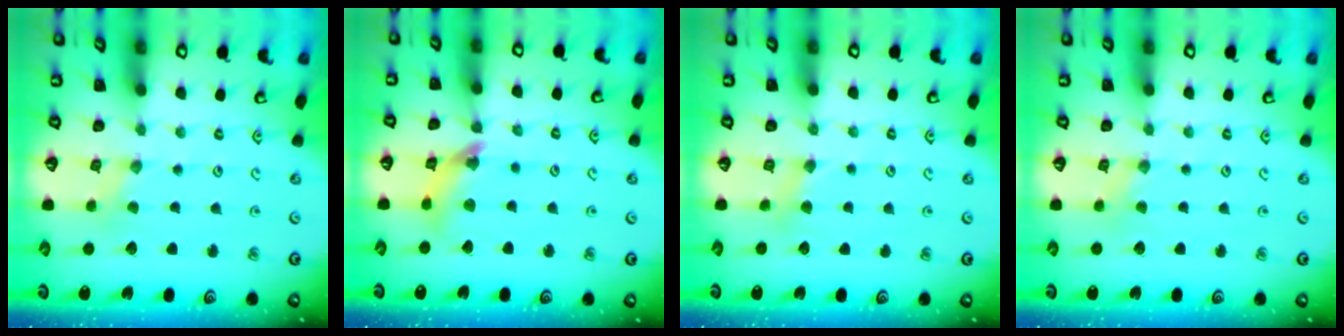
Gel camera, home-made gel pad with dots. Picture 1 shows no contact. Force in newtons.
{"total": 9.8, "press": 9.7, "slide": 0.9}
{"total": 2.5, "press": 2.5, "slide": 0.4}
{"total": 1.2, "press": 1.2, "slide": 0.1}